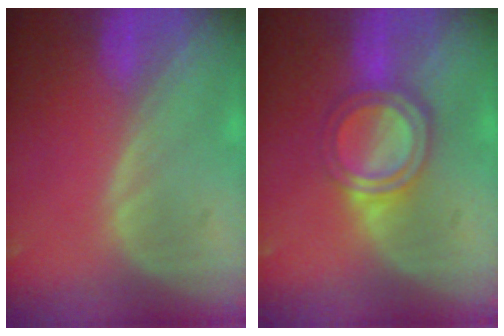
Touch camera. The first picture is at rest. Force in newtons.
{"total": 6.0, "press": 5.5, "slide": 2.4}